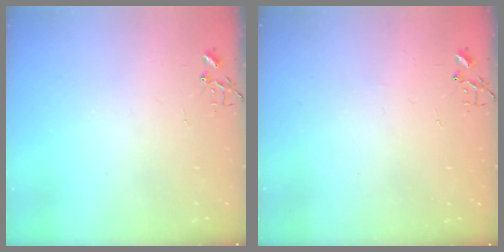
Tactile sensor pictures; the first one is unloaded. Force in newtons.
{"total": 1.8, "press": 1.8, "slide": 0.3}